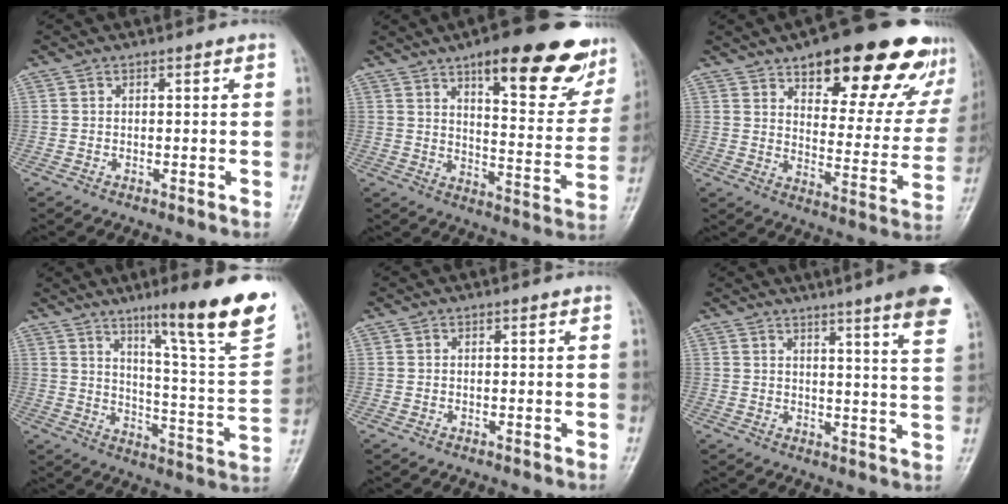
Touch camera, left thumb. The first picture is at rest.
{"total": 22.6, "force": [13.8, 7.4, 16.3], "torque": [-0.169, -0.053, 0.189]}
{"total": 25.0, "force": [16.2, 9.7, 16.4], "torque": [-0.168, -0.060, 0.216]}
{"total": 21.4, "force": [13.2, 2.2, 16.6], "torque": [-0.206, -0.068, 0.201]}
{"total": 0.0}
{"total": 13.4, "force": [9.3, 0.9, 9.6], "torque": [-0.110, -0.035, 0.100]}